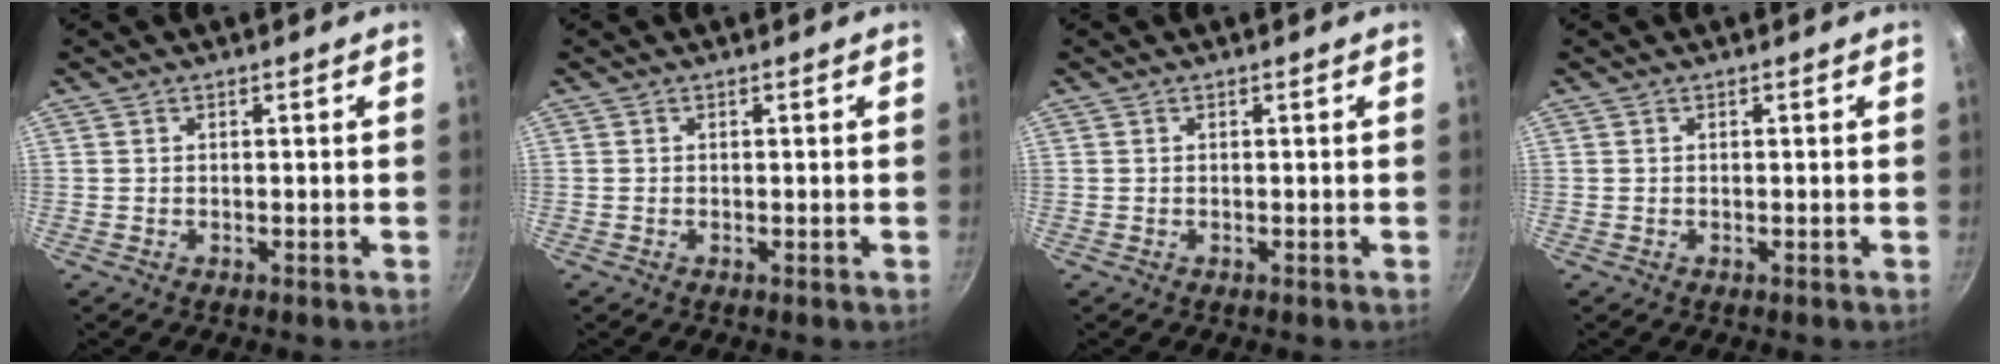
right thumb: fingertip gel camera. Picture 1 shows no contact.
{"total": 0.0}
{"total": 0.0}
{"total": 0.0}